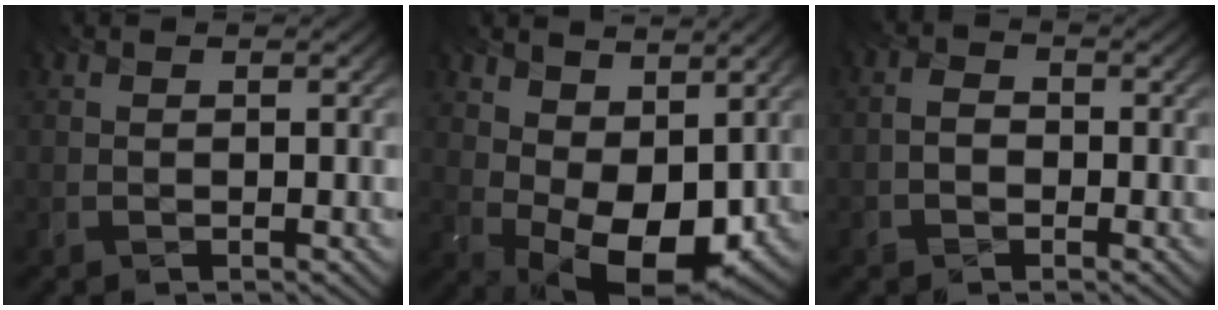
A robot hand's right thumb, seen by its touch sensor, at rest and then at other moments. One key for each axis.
{"total": 10.3, "fx": 2.8, "fy": 6.4, "fz": 7.6, "tx": -0.139, "ty": -0.013, "tz": 0.060}
{"total": 2.3, "fx": -1.8, "fy": 1.3, "fz": 0.5, "tx": -0.009, "ty": -0.002, "tz": -0.037}